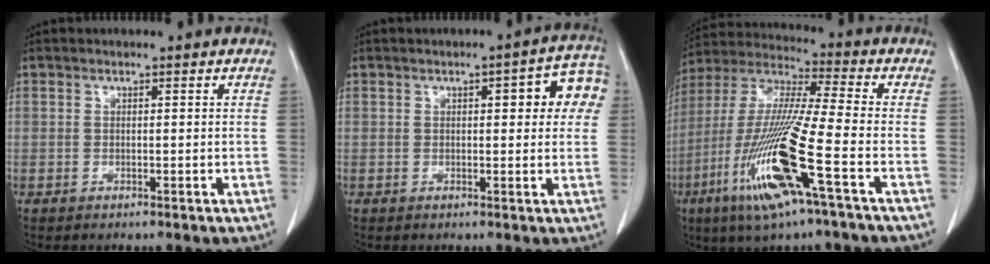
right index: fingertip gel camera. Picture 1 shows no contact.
{"total": 7.6, "force": [2.0, 2.3, 7.0], "torque": [-0.077, 0.022, 0.016]}
{"total": 17.9, "force": [-7.1, 0.3, 16.5], "torque": [-0.356, -0.027, -0.139]}